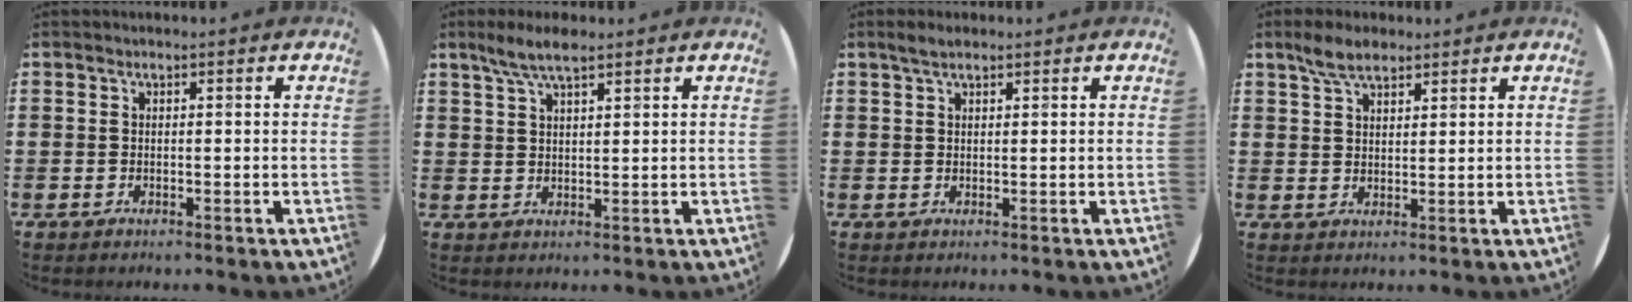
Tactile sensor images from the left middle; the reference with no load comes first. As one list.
[{"total": 4.5, "force": [3.4, 1.1, 2.8], "torque": [-0.061, 0.002, 0.060]}, {"total": 1.8, "force": [1.4, 0.5, 1.1], "torque": [-0.022, 0.004, 0.024]}, {"total": 4.4, "force": [3.4, 1.8, 2.0], "torque": [-0.039, 0.000, 0.063]}]